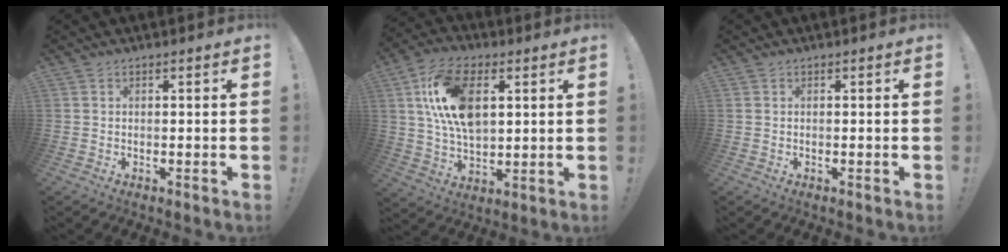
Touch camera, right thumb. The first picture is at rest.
{"total": 17.2, "force": [4.9, 10.1, 13.1], "torque": [-0.250, -0.004, 0.084]}
{"total": 0.0}